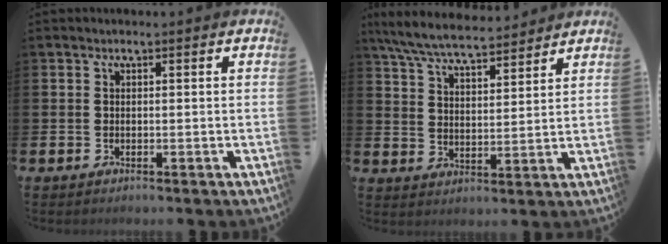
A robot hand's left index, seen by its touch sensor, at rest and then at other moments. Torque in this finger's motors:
{"motor_torque": [0.97, -1.17, 0.58, 0.21]}